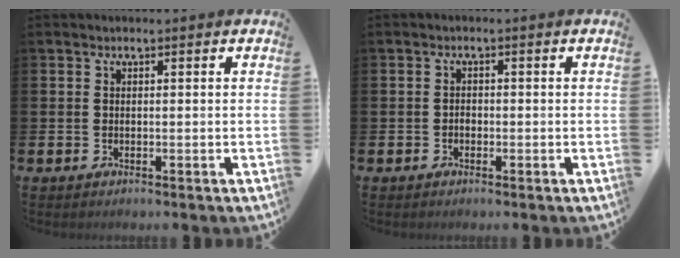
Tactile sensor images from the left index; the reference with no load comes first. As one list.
[{"total": 0.9, "force": [-0.5, 0.7, 0.4], "torque": [-0.016, 0.005, -0.009]}]